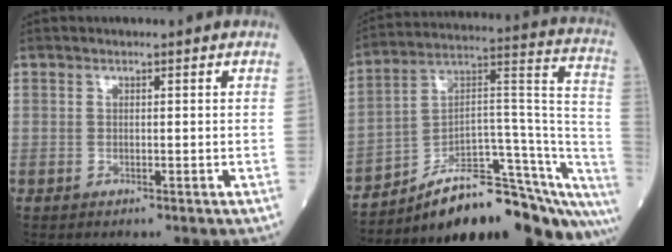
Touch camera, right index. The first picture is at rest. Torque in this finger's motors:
{"motor_torque": [0.32, -1.12, 0.78, 0.06]}